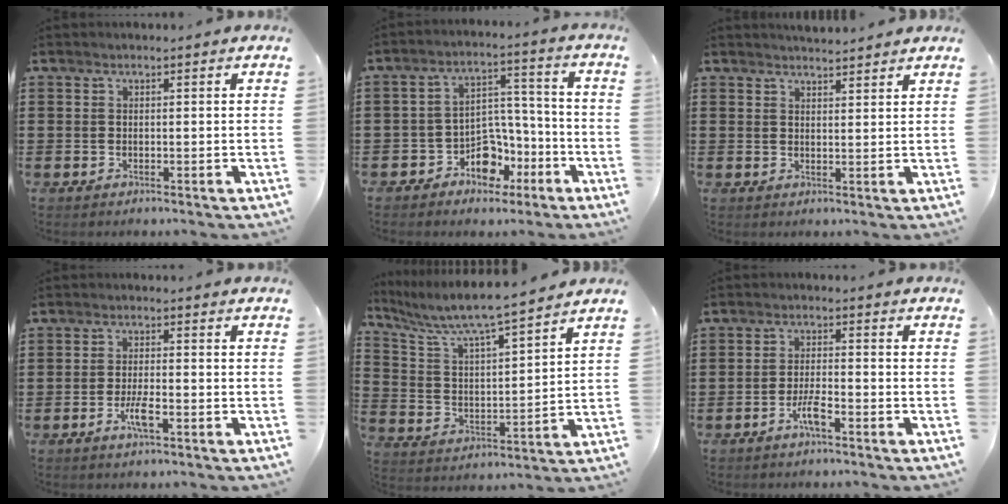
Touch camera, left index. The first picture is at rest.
{"total": 6.7, "force": [-3.6, 5.0, 2.7], "torque": [-0.052, 0.023, -0.061]}
{"total": 2.4, "force": [2.4, 0.0, 0.1], "torque": [-0.008, -0.005, 0.046]}
{"total": 3.6, "force": [-1.5, 0.7, 3.2], "torque": [-0.067, -0.003, -0.030]}
{"total": 6.6, "force": [6.0, 0.1, 2.8], "torque": [-0.081, -0.040, 0.097]}
{"total": 3.6, "force": [-2.1, 0.5, 2.9], "torque": [-0.064, 0.001, -0.042]}